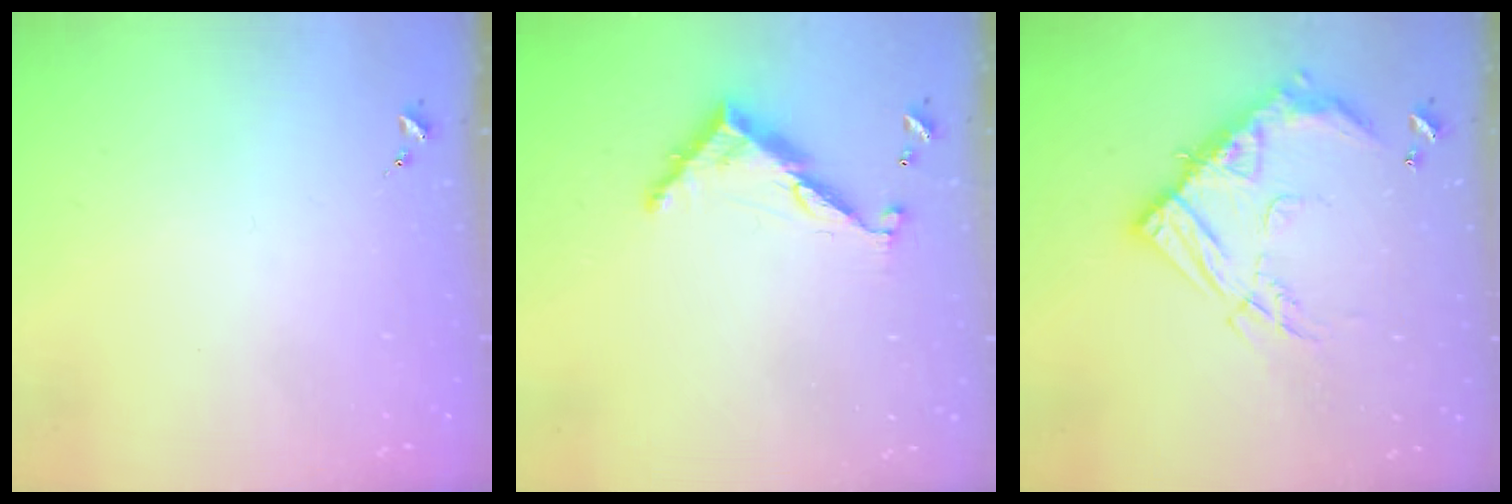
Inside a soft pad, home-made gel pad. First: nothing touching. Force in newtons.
{"total": 9.2, "press": 9.2, "slide": 0.6}
{"total": 19.4, "press": 19.2, "slide": 2.1}